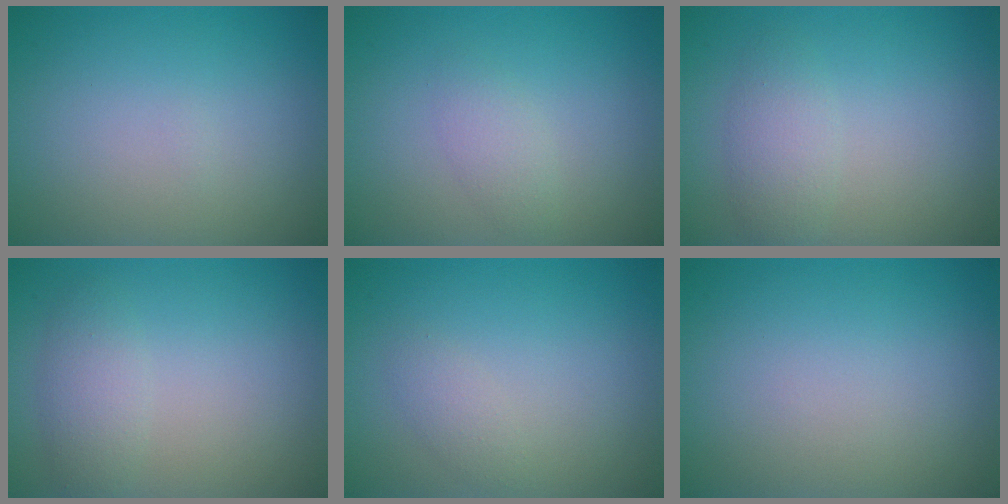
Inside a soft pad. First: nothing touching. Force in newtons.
{"total": 1.5, "press": 1.5, "slide": 0.0}
{"total": 2.2, "press": 2.2, "slide": 0.1}
{"total": 2.1, "press": 2.1, "slide": 0.1}
{"total": 1.2, "press": 1.2, "slide": 0.0}
{"total": 0.0}